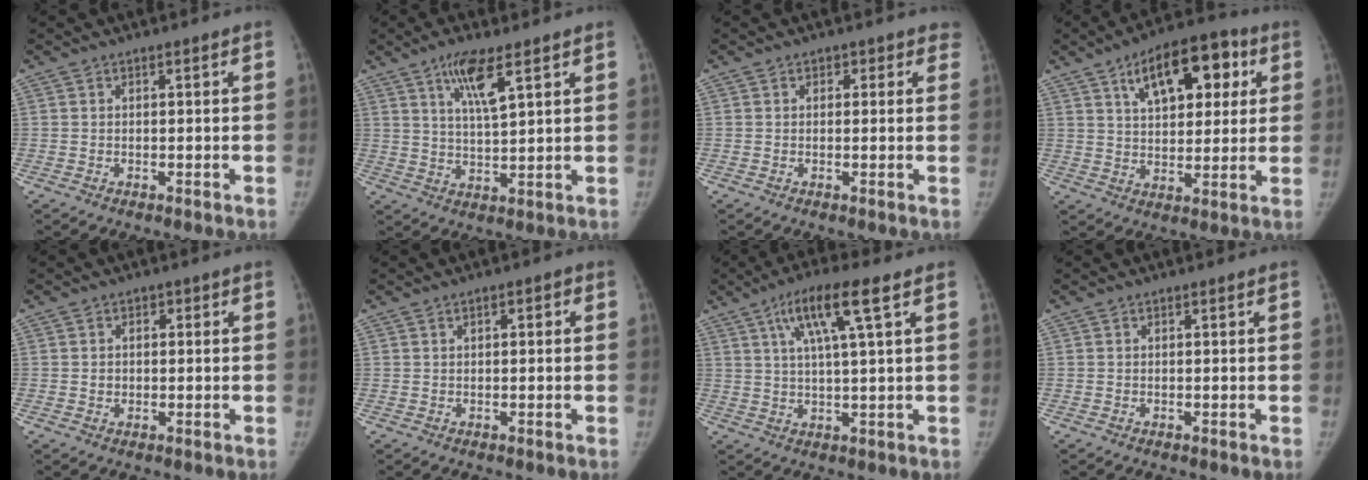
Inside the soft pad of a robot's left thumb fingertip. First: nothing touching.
{"total": 7.6, "force": [4.3, 1.7, 6.0], "torque": [-0.109, -0.024, 0.083]}
{"total": 2.1, "force": [1.1, 1.7, 0.6], "torque": [0.029, 0.000, 0.004]}
{"total": 15.9, "force": [6.6, 8.1, 11.9], "torque": [-0.135, -0.002, 0.102]}
{"total": 1.8, "force": [0.0, 1.7, 0.6], "torque": [0.004, 0.004, -0.001]}
{"total": 1.8, "force": [0.5, 0.9, 1.5], "torque": [-0.018, 0.006, 0.005]}
{"total": 9.8, "force": [4.4, 0.7, 8.7], "torque": [-0.168, -0.001, 0.077]}
{"total": 0.0}